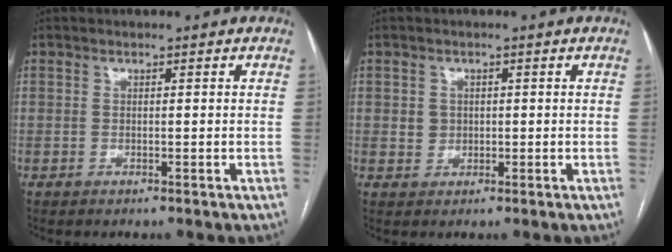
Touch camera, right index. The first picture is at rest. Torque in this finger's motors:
{"motor_torque": [0.41, 0.14, 0.00, 0.00]}